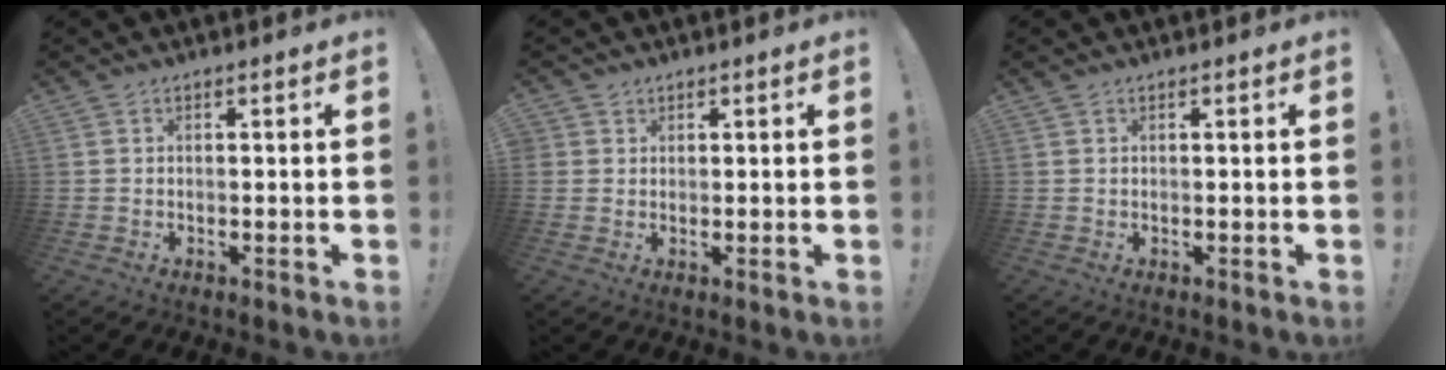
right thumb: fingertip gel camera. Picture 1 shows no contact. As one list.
[{"total": 1.8, "force": [1.1, 1.3, 0.1], "torque": [0.002, -0.006, 0.020]}, {"total": 0.0}]